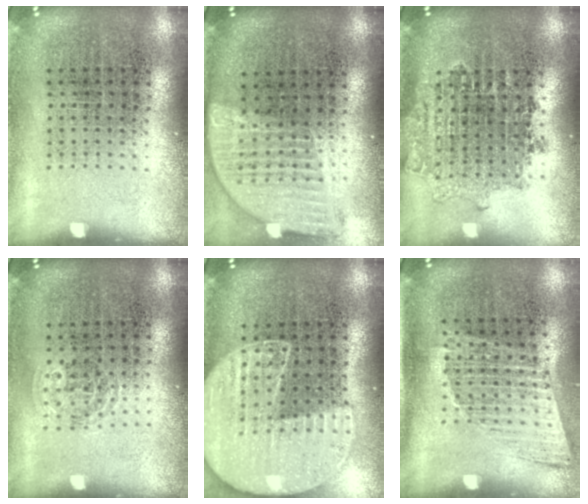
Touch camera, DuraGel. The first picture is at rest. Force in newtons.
{"total": 1.7, "press": 1.5, "slide": 0.9}
{"total": 1.7, "press": 1.4, "slide": 1.0}
{"total": 0.8, "press": 0.6, "slide": 0.6}
{"total": 1.7, "press": 1.6, "slide": 0.7}
{"total": 1.2, "press": 1.0, "slide": 0.6}